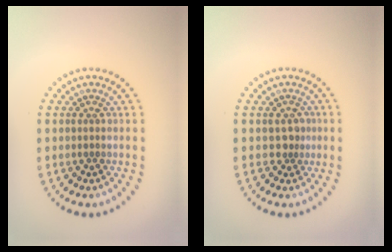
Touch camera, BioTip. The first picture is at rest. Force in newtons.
{"total": 1.5, "press": 1.1, "slide": 1.0}